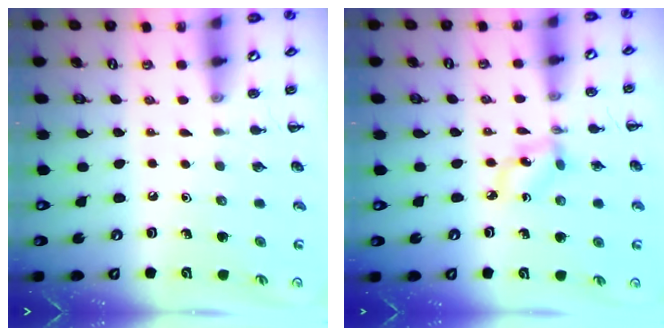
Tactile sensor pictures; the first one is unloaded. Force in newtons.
{"total": 2.8, "press": 2.7, "slide": 0.8}